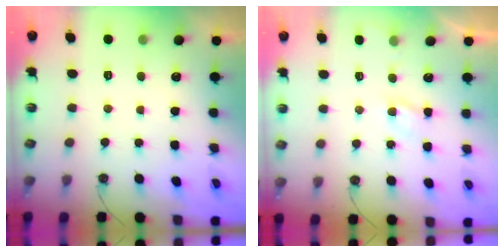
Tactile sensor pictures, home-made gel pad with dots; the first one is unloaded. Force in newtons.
{"total": 2.8, "press": 2.7, "slide": 0.4}